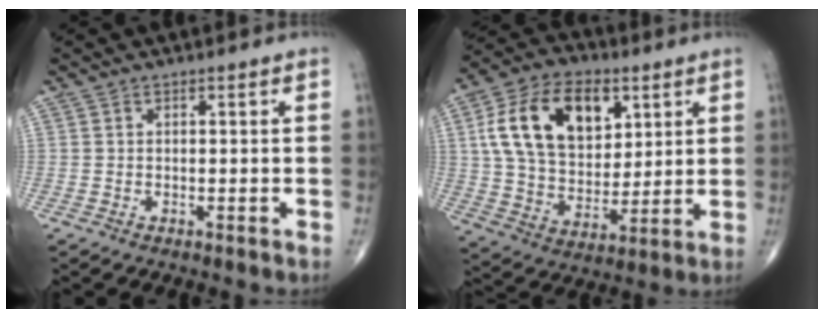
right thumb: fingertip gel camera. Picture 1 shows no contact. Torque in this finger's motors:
{"motor_torque": [0.54, 2.73, 1.44, 0.42, 0.47]}